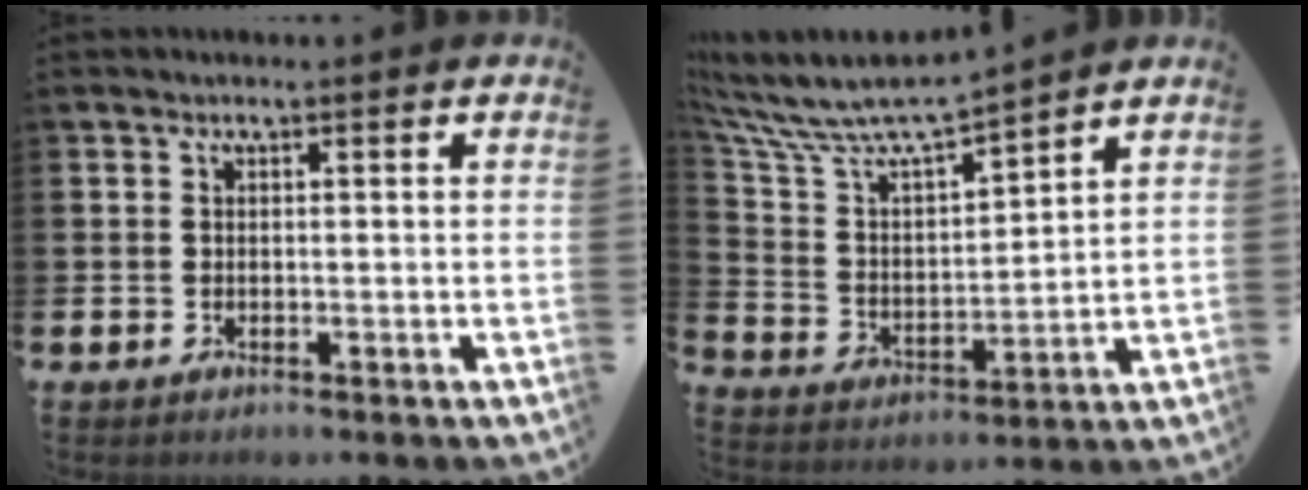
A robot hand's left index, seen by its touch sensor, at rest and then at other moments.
{"total": 7.4, "force": [7.1, 1.1, 2.0], "torque": [-0.083, -0.059, 0.117]}